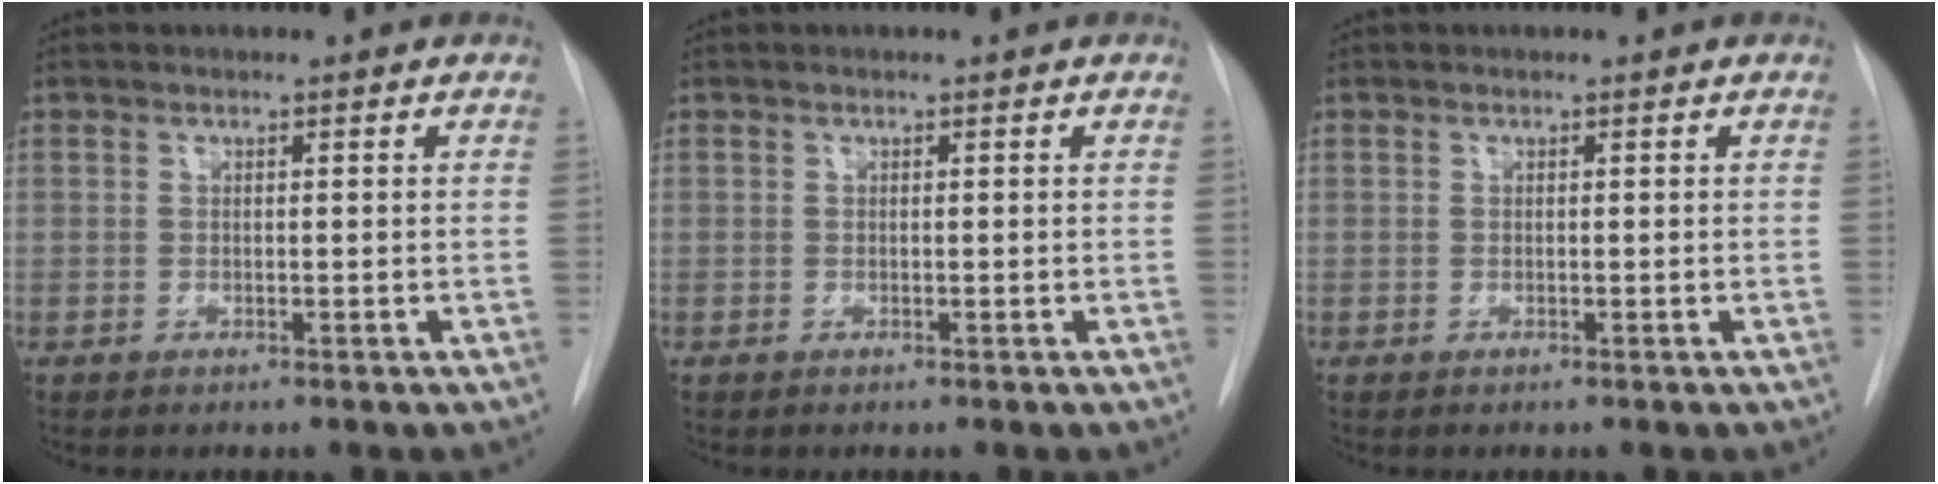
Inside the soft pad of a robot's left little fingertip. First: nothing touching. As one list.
[{"total": 0.0}, {"total": 0.0}]